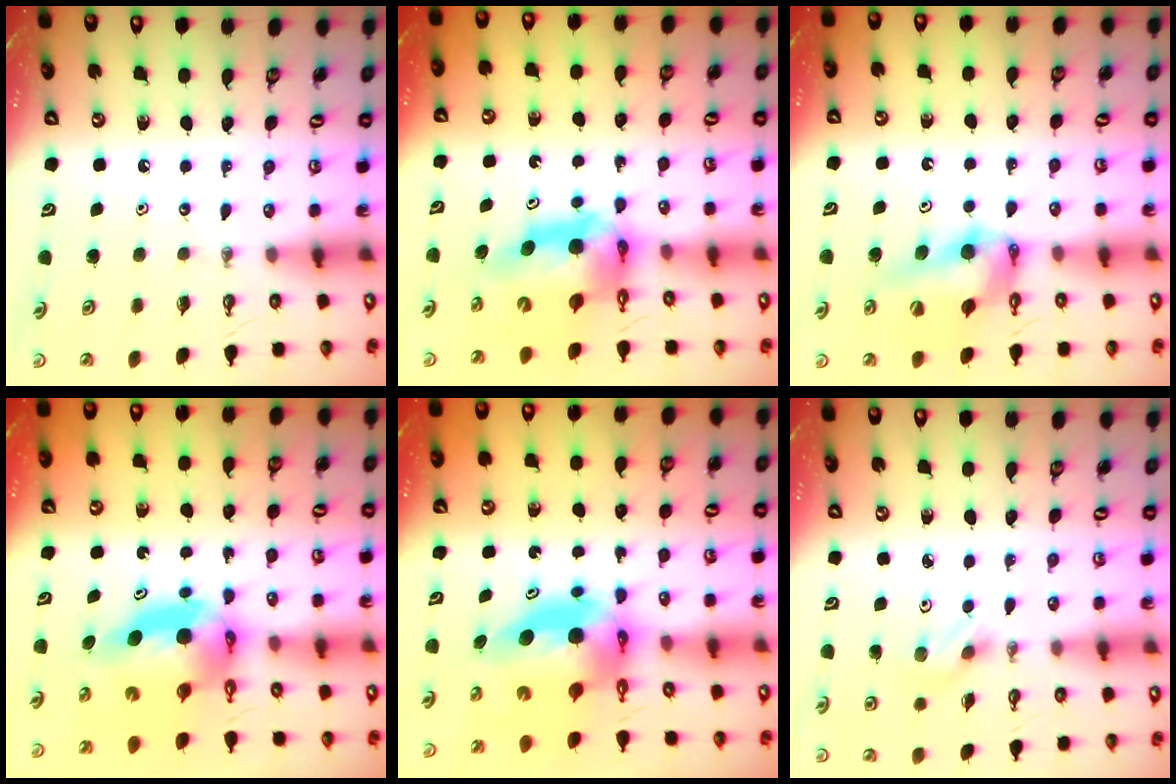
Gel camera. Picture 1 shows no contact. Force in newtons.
{"total": 10.8, "press": 10.8, "slide": 1.1}
{"total": 11.7, "press": 11.7, "slide": 1.2}
{"total": 6.5, "press": 6.5, "slide": 0.9}
{"total": 7.6, "press": 7.5, "slide": 0.9}
{"total": 2.2, "press": 2.1, "slide": 0.6}